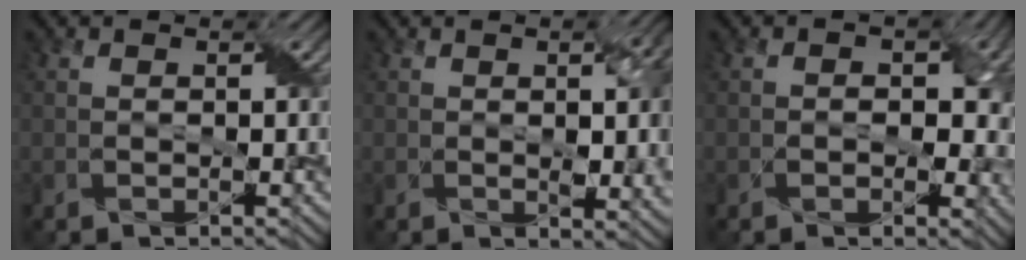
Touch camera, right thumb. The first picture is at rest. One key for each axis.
{"total": 6.4, "fx": 0.5, "fy": 2.3, "fz": 5.9, "tx": -0.085, "ty": -0.005, "tz": 0.016}
{"total": 5.3, "fx": -0.4, "fy": 3.5, "fz": 3.9, "tx": -0.043, "ty": -0.012, "tz": -0.001}